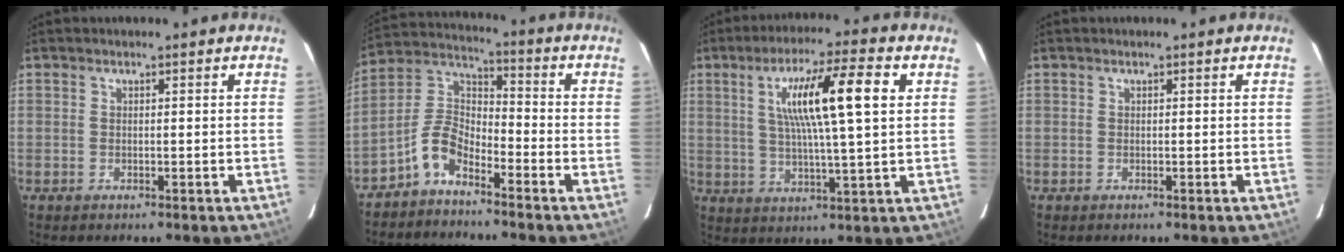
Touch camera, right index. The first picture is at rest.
{"total": 7.1, "force": [-5.0, 3.1, 4.0], "torque": [-0.090, 0.023, -0.105]}
{"total": 13.2, "force": [3.6, 0.6, 12.7], "torque": [-0.221, 0.013, 0.059]}
{"total": 0.0}